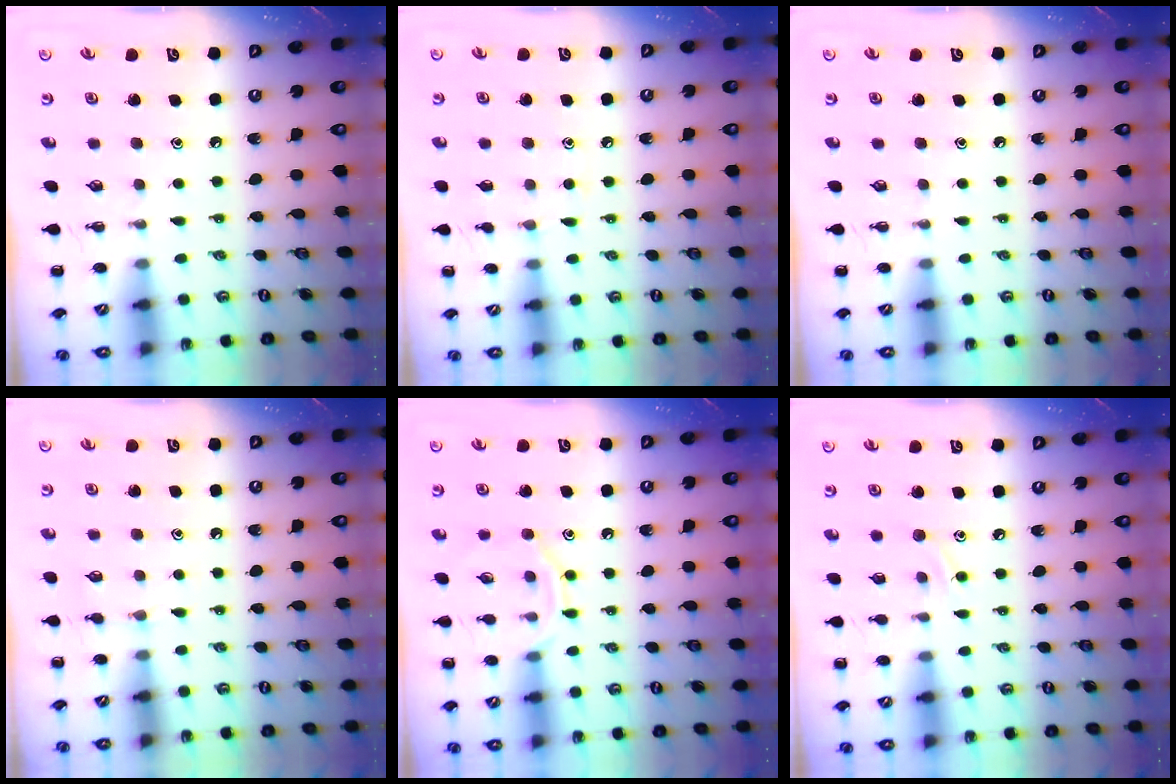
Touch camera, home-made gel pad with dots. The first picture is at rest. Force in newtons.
{"total": 6.4, "press": 6.1, "slide": 1.9}
{"total": 0.0}
{"total": 3.4, "press": 3.2, "slide": 1.3}
{"total": 8.2, "press": 8.1, "slide": 0.9}
{"total": 6.7, "press": 6.5, "slide": 1.6}